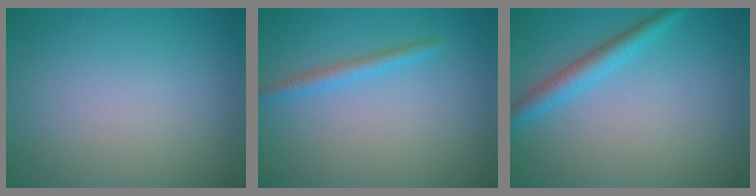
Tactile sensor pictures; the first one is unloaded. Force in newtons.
{"total": 1.7, "press": 1.7, "slide": 0.1}
{"total": 2.7, "press": 2.7, "slide": 0.3}